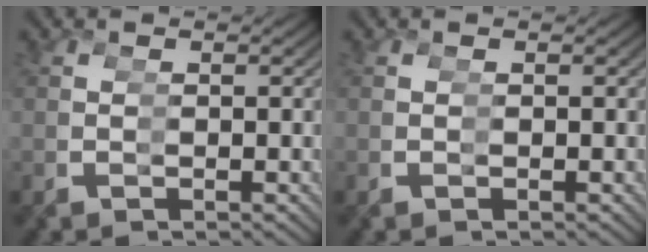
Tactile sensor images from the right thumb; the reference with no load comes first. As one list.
[{"total": 0.0}]